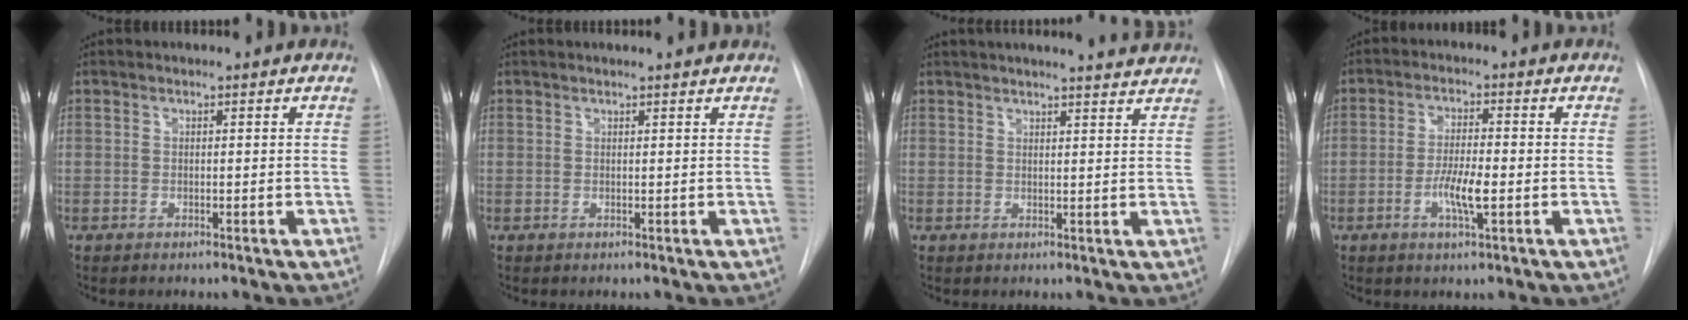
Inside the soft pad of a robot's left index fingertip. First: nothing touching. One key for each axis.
{"total": 2.8, "fx": 2.7, "fy": 0.0, "fz": 0.8, "tx": -0.011, "ty": 0.012, "tz": 0.028}
{"total": 12.0, "fx": 11.3, "fy": 1.0, "fz": 4.0, "tx": -0.051, "ty": 0.009, "tz": 0.129}
{"total": 5.3, "fx": -1.5, "fy": 0.9, "fz": 5.0, "tx": -0.097, "ty": -0.003, "tz": -0.029}